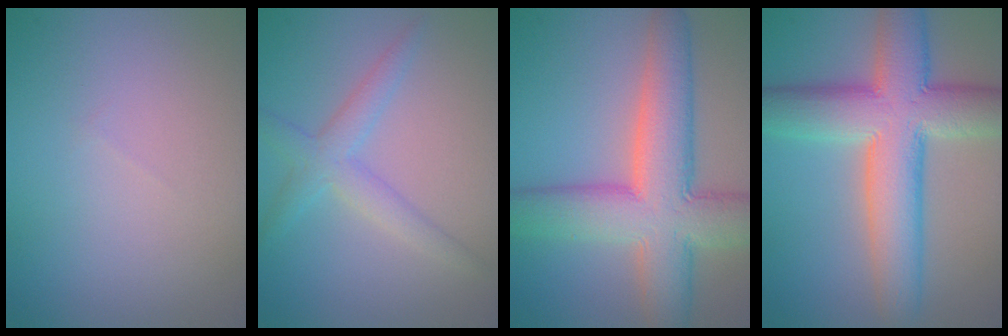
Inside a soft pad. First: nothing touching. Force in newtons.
{"total": 3.0, "press": 3.0, "slide": 0.1}
{"total": 10.0, "press": 10.0, "slide": 0.5}
{"total": 11.2, "press": 11.1, "slide": 0.4}